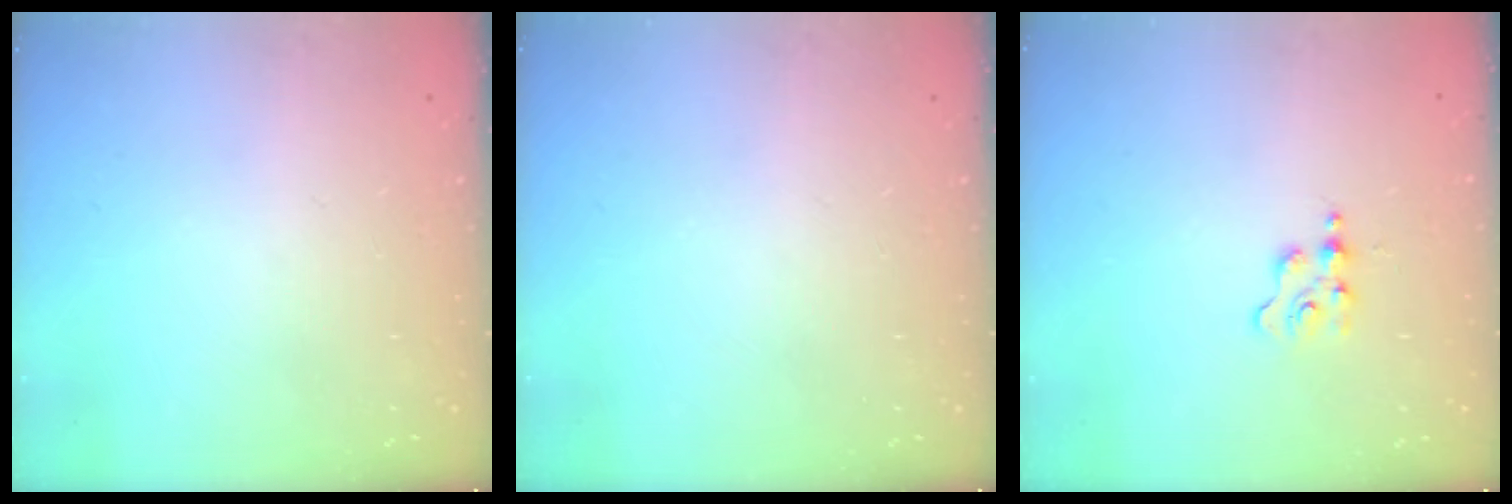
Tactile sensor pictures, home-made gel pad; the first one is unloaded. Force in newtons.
{"total": 0.0}
{"total": 1.9, "press": 1.9, "slide": 0.2}